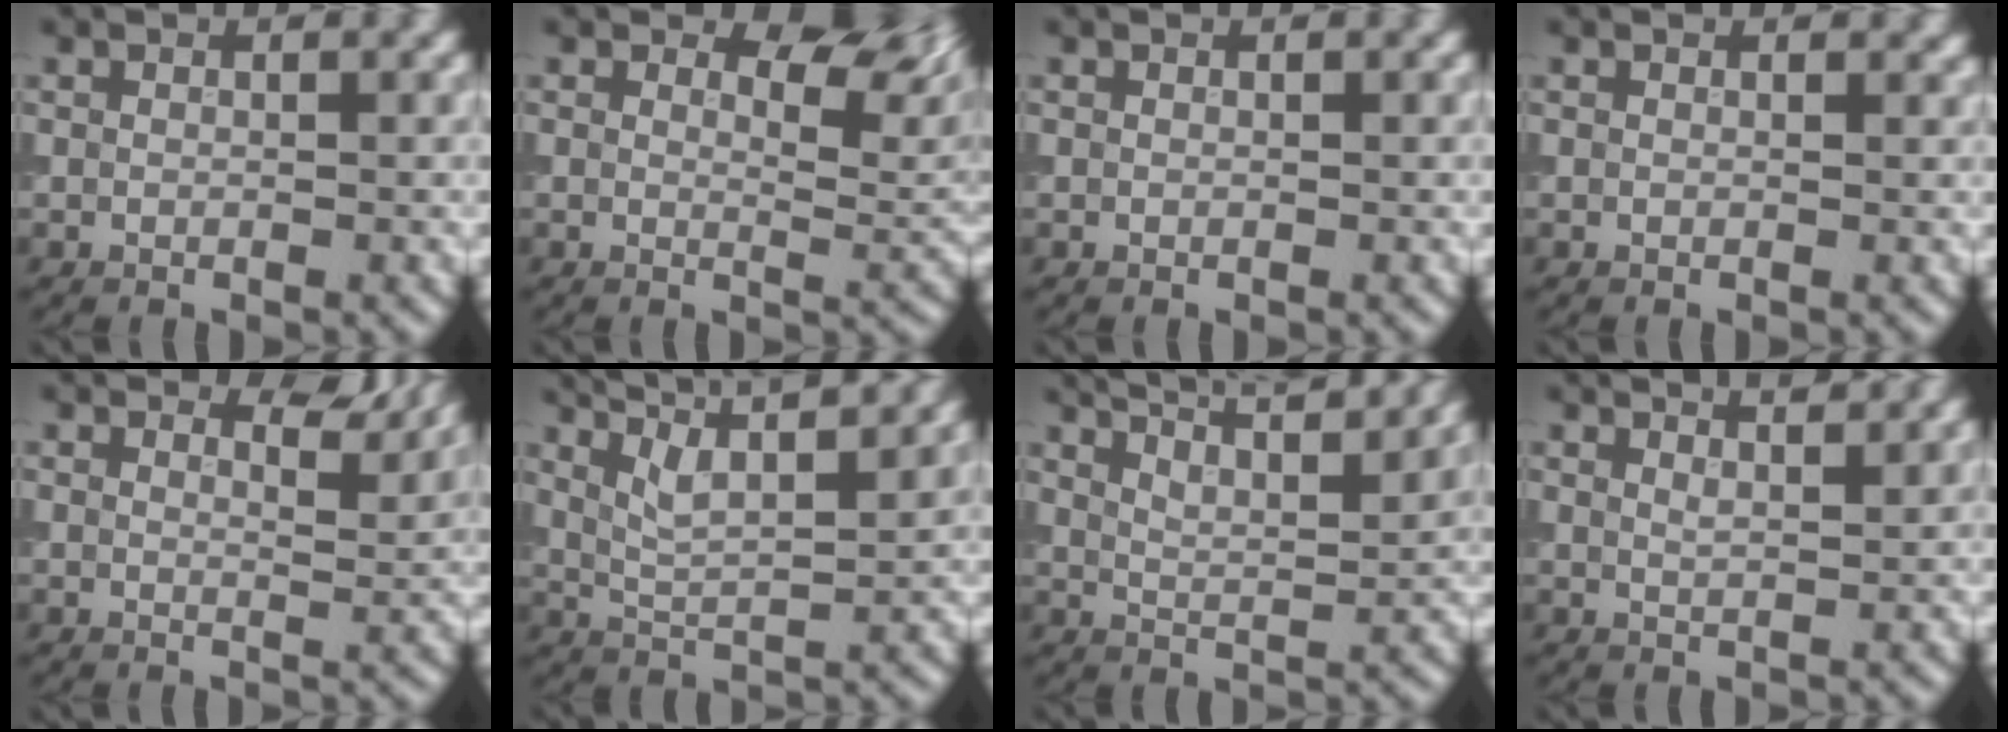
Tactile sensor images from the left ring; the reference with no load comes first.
{"total": 5.8, "force": [3.0, 2.8, 4.0], "torque": [-0.046, -0.003, 0.043]}
{"total": 0.0}
{"total": 0.6, "force": [0.6, 0.1, 0.2], "torque": [-0.003, -0.003, 0.006]}
{"total": 2.7, "force": [2.4, 0.5, 1.1], "torque": [-0.017, -0.007, 0.030]}
{"total": 8.9, "force": [6.5, 2.7, 5.4], "torque": [-0.089, 0.028, 0.076]}
{"total": 11.3, "force": [8.7, 3.3, 6.3], "torque": [-0.066, 0.037, 0.084]}
{"total": 4.4, "force": [3.3, 1.6, 2.4], "torque": [-0.009, 0.033, 0.012]}